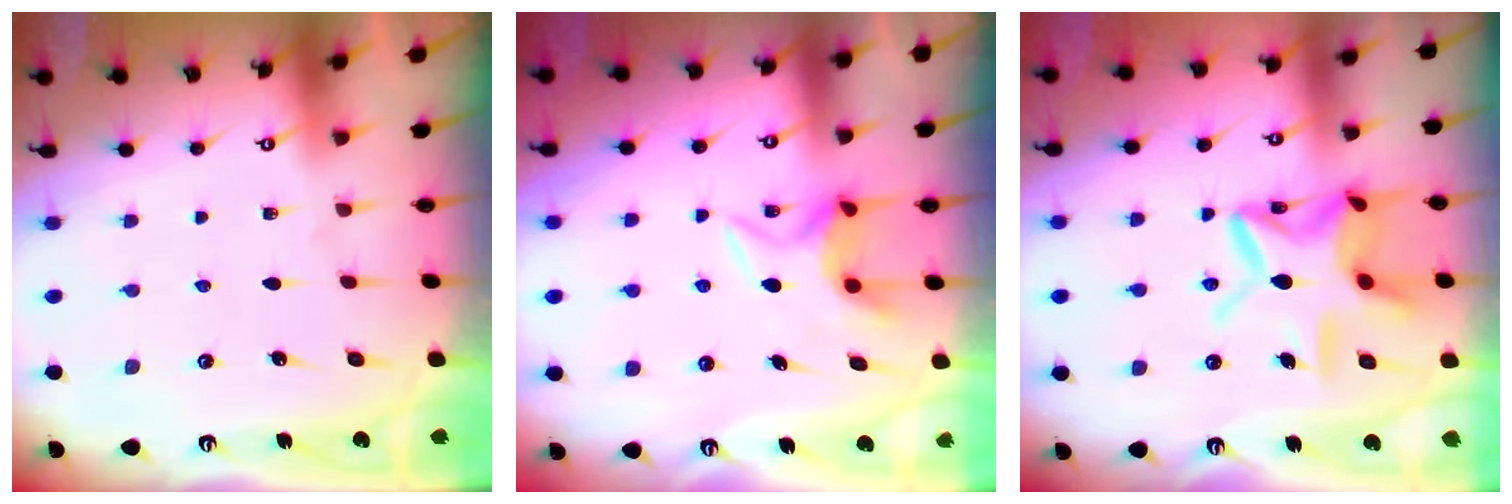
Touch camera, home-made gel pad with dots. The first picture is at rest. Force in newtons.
{"total": 6.3, "press": 6.3, "slide": 0.2}
{"total": 15.1, "press": 15.0, "slide": 1.5}